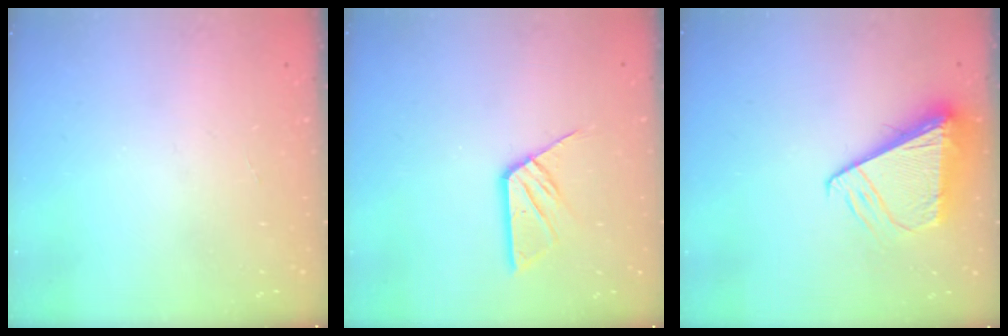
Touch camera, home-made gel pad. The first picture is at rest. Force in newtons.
{"total": 9.1, "press": 9.0, "slide": 0.7}
{"total": 8.1, "press": 8.0, "slide": 0.9}